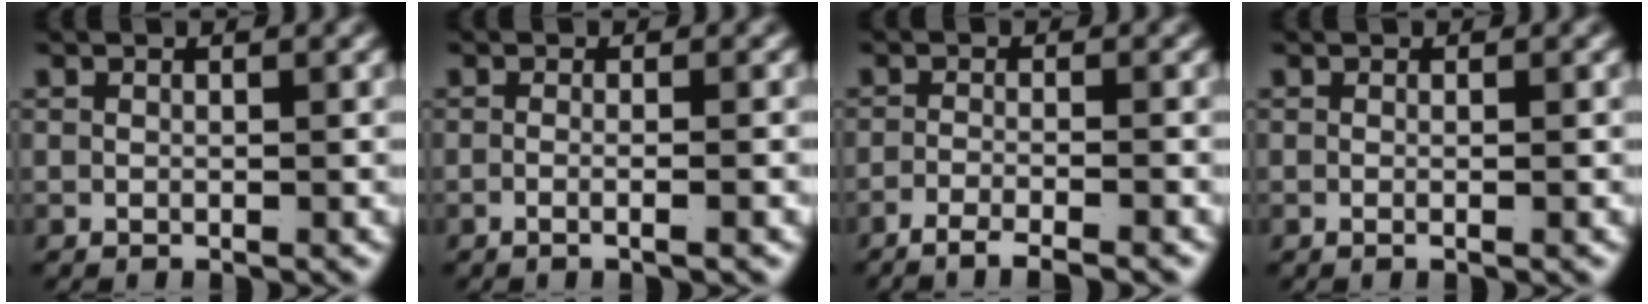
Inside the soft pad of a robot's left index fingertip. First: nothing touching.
{"total": 1.6, "force": [-1.1, -0.4, 1.1], "torque": [-0.030, -0.008, -0.016]}
{"total": 4.0, "force": [-3.6, 0.3, 1.8], "torque": [-0.030, -0.011, -0.054]}
{"total": 0.5, "force": [-0.4, -0.1, 0.3], "torque": [-0.009, -0.005, -0.004]}